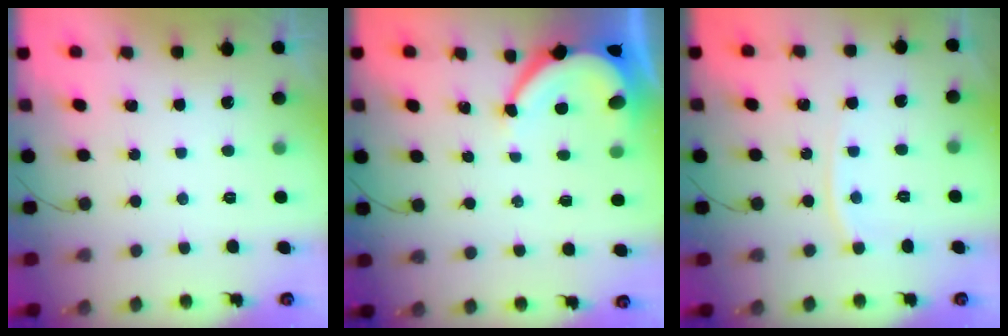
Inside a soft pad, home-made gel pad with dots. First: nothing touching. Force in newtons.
{"total": 5.9, "press": 5.9, "slide": 0.8}
{"total": 4.1, "press": 4.0, "slide": 0.6}